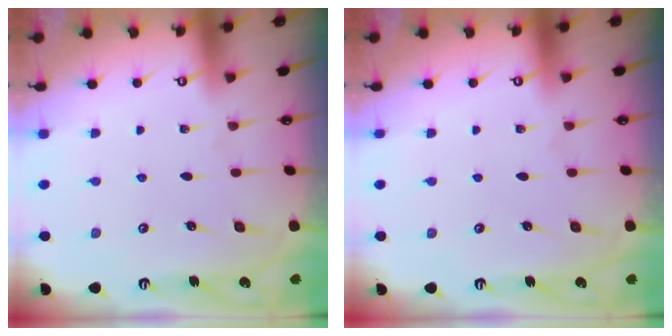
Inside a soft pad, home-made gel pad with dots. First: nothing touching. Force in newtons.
{"total": 0.0}